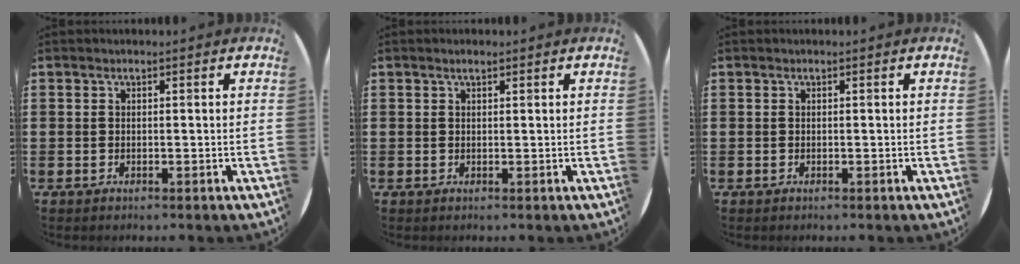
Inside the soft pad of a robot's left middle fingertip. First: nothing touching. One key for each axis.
{"total": 0.7, "fx": 0.6, "fy": 0.2, "fz": 0.4, "tx": -0.008, "ty": 0.003, "tz": 0.010}
{"total": 0.0}